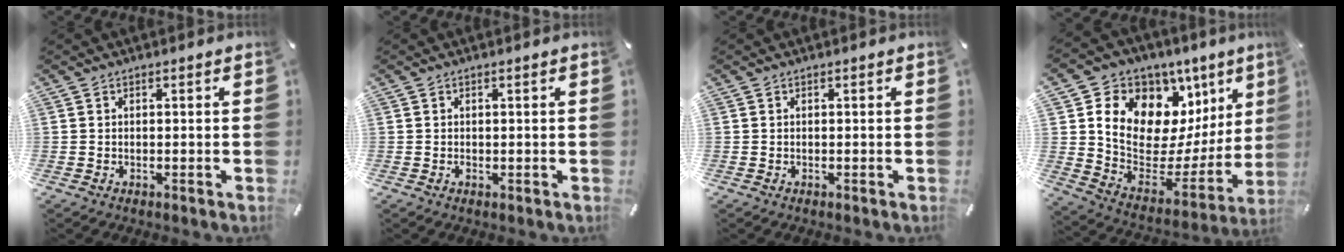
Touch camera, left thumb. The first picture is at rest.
{"total": 0.6, "force": [0.1, 0.1, 0.6], "torque": [-0.012, -0.002, 0.002]}
{"total": 0.0}
{"total": 13.5, "force": [6.4, 9.8, 6.6], "torque": [-0.098, -0.075, 0.115]}